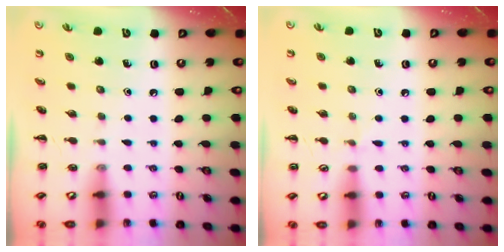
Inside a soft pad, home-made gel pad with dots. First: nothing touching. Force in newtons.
{"total": 2.8, "press": 2.5, "slide": 1.1}